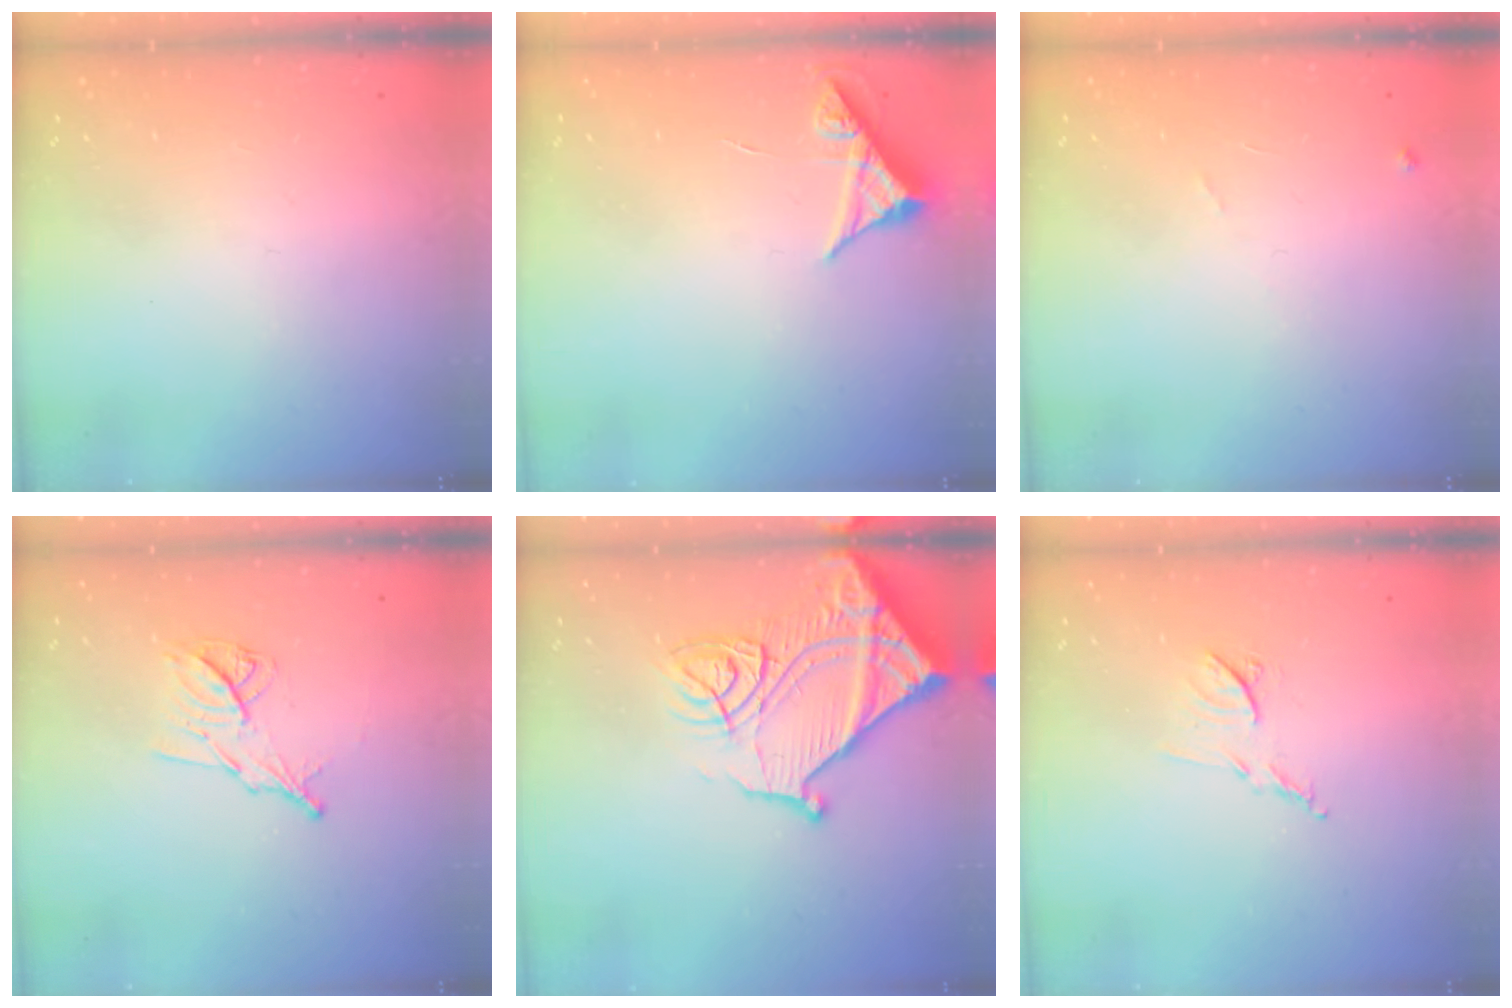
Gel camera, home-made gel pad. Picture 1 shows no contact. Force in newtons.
{"total": 5.3, "press": 5.2, "slide": 0.6}
{"total": 6.2, "press": 6.2, "slide": 0.8}
{"total": 10.0, "press": 10.0, "slide": 0.1}
{"total": 19.6, "press": 19.5, "slide": 2.0}
{"total": 7.7, "press": 7.7, "slide": 0.5}